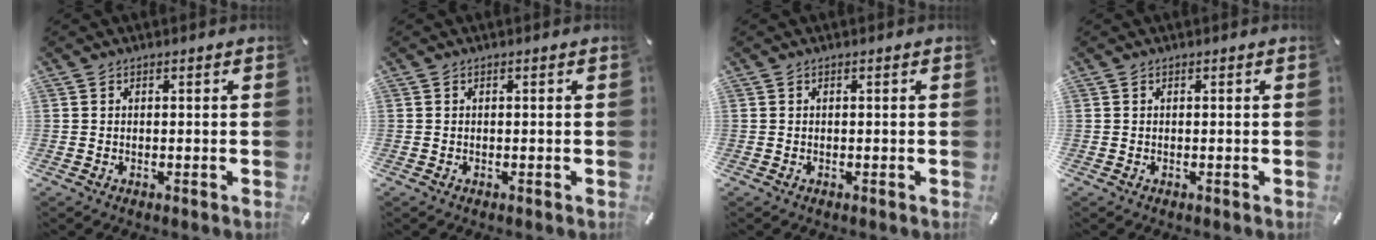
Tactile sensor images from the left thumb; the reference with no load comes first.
{"total": 0.0}
{"total": 0.0}
{"total": 0.0}